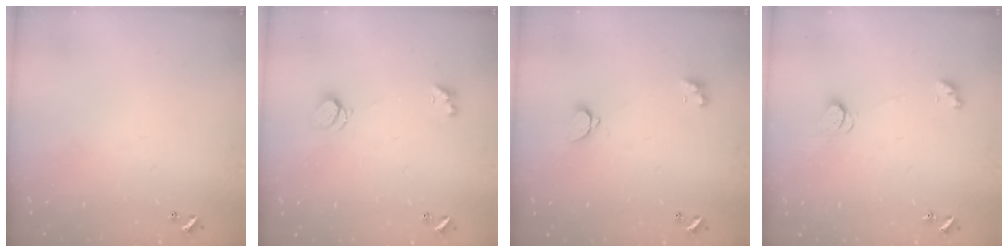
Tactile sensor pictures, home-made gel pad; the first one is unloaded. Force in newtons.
{"total": 2.0, "press": 1.9, "slide": 0.5}
{"total": 1.6, "press": 1.6, "slide": 0.5}
{"total": 2.5, "press": 2.4, "slide": 0.3}